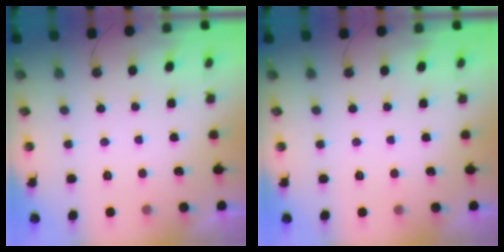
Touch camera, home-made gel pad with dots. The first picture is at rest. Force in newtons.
{"total": 0.0}